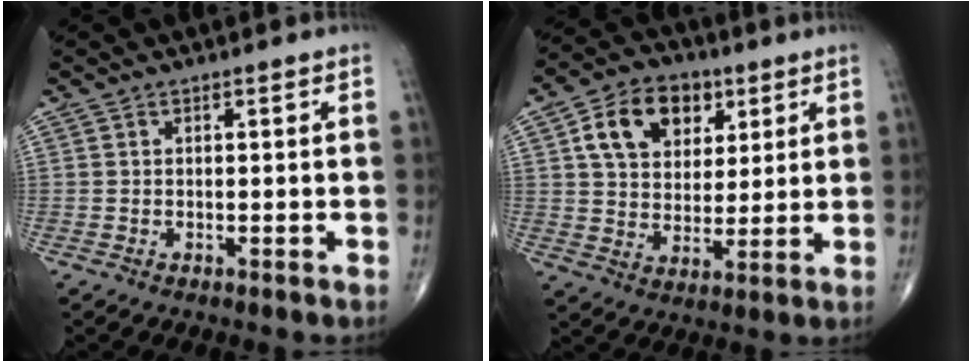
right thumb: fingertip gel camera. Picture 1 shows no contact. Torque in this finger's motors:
{"motor_torque": [0.11, 0.14, 0.06, 0.00, 0.26]}